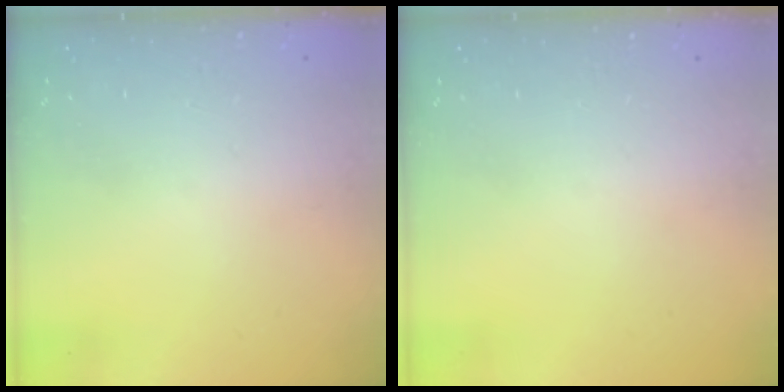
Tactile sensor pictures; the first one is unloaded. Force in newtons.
{"total": 0.0}